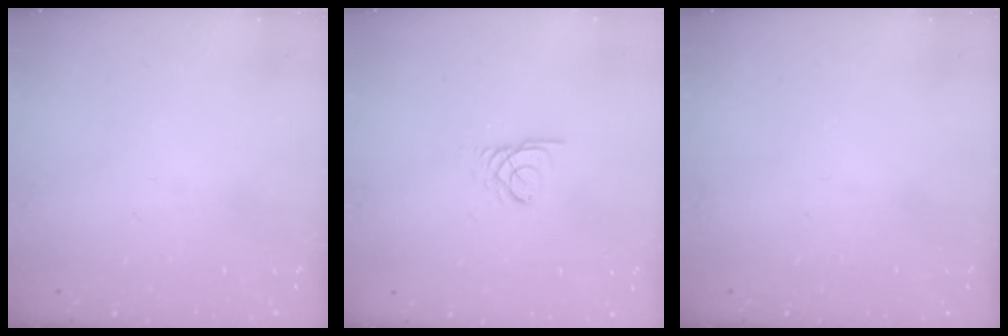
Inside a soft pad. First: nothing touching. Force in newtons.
{"total": 2.4, "press": 2.4, "slide": 0.3}
{"total": 0.0}